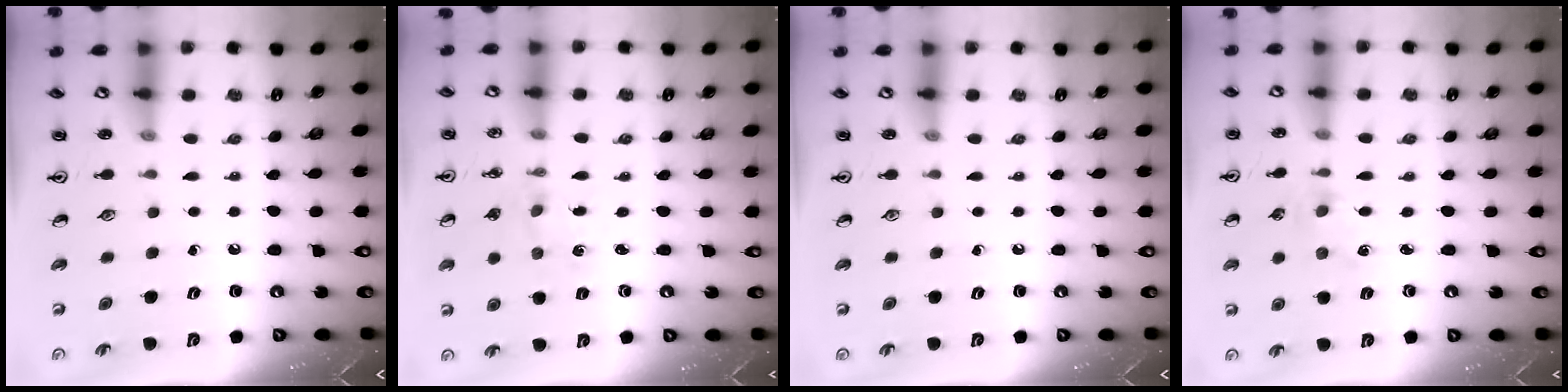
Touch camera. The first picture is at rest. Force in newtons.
{"total": 1.3, "press": 1.2, "slide": 0.4}
{"total": 0.0}
{"total": 1.9, "press": 1.8, "slide": 0.4}